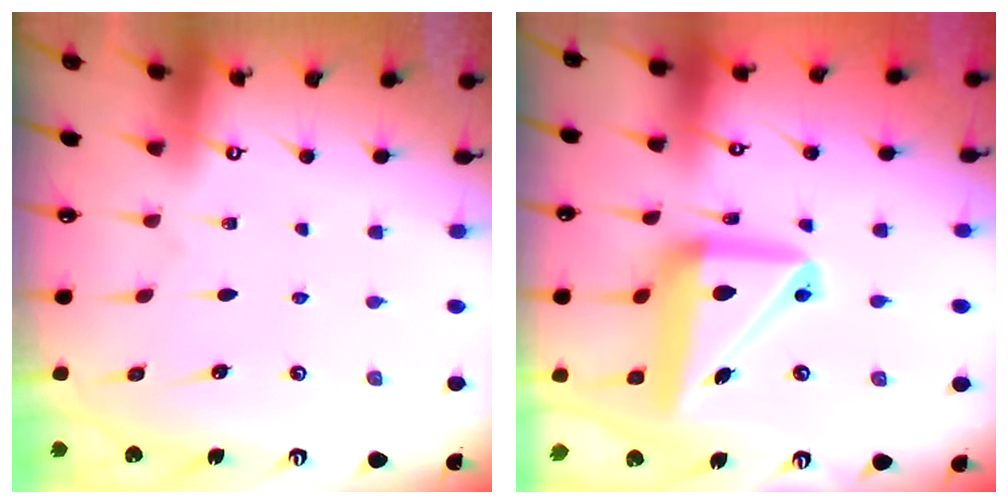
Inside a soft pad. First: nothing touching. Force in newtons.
{"total": 16.4, "press": 16.2, "slide": 2.5}